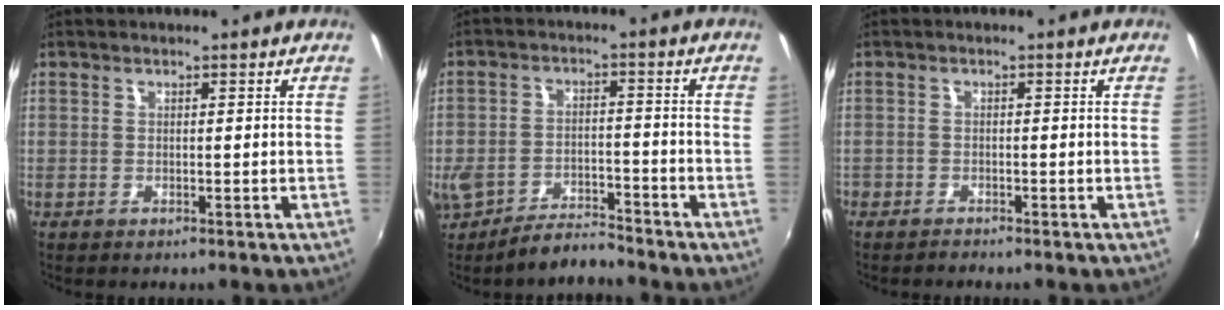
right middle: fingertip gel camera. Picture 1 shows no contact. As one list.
[{"total": 6.4, "force": [-5.6, 2.2, 2.2], "torque": [-0.060, 0.003, -0.093]}, {"total": 1.2, "force": [-1.2, 0.3, -0.2], "torque": [-0.006, -0.001, -0.025]}]